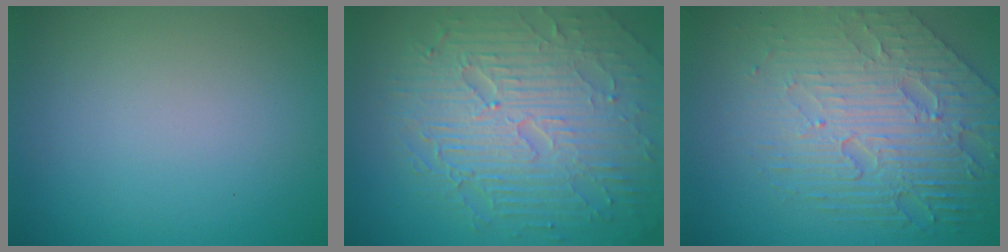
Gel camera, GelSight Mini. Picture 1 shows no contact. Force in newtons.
{"total": 9.7, "press": 6.2, "slide": 7.4}
{"total": 8.1, "press": 5.6, "slide": 5.9}